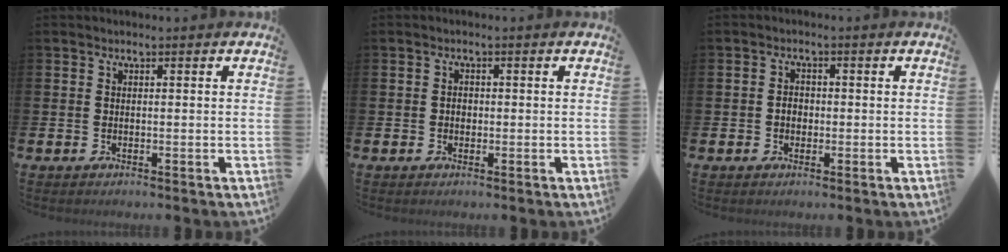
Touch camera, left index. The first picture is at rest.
{"total": 1.1, "force": [-0.2, 1.0, 0.5], "torque": [-0.002, 0.004, -0.007]}
{"total": 1.8, "force": [-0.3, 1.4, 1.0], "torque": [-0.011, 0.004, -0.011]}